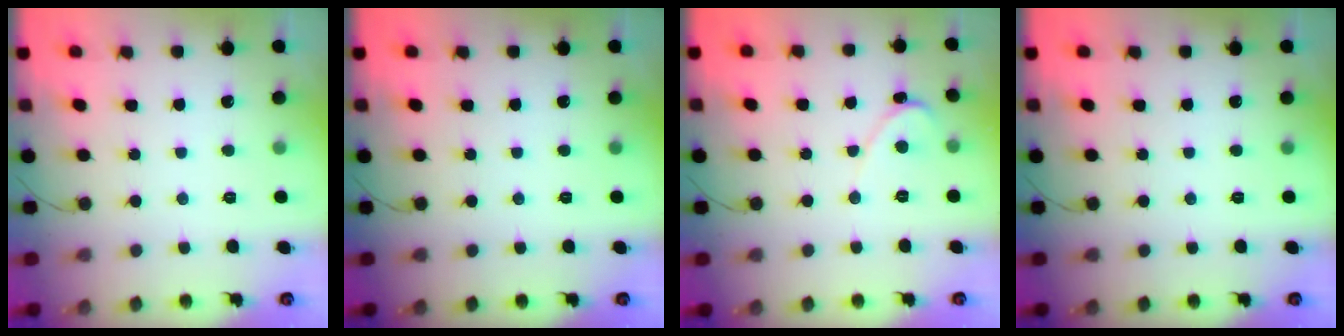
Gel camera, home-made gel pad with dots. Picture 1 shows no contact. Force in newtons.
{"total": 0.0}
{"total": 1.7, "press": 1.7, "slide": 0.2}
{"total": 0.0}